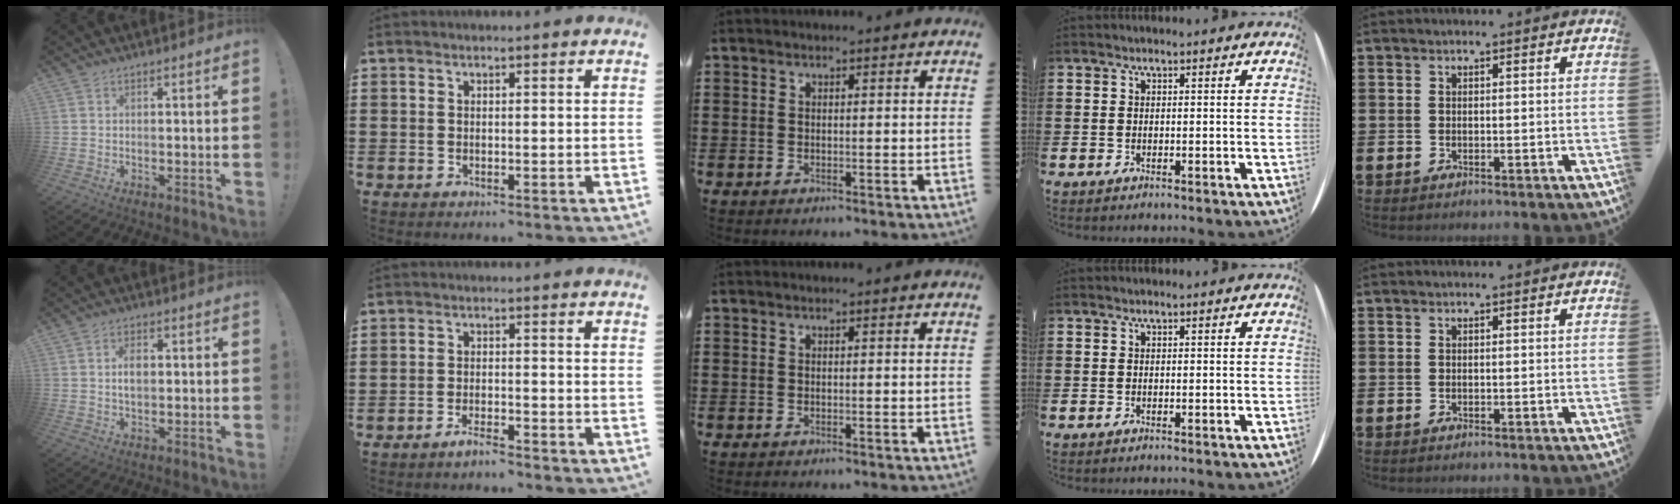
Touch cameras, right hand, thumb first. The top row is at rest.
{"thumb": {"total": 3.9, "force": [0.4, 2.3, 3.1], "torque": [-0.043, 0.001, 0.001]}, "index": {"total": 2.2, "force": [-2.0, 0.2, 0.9], "torque": [-0.017, 0.005, -0.037]}}